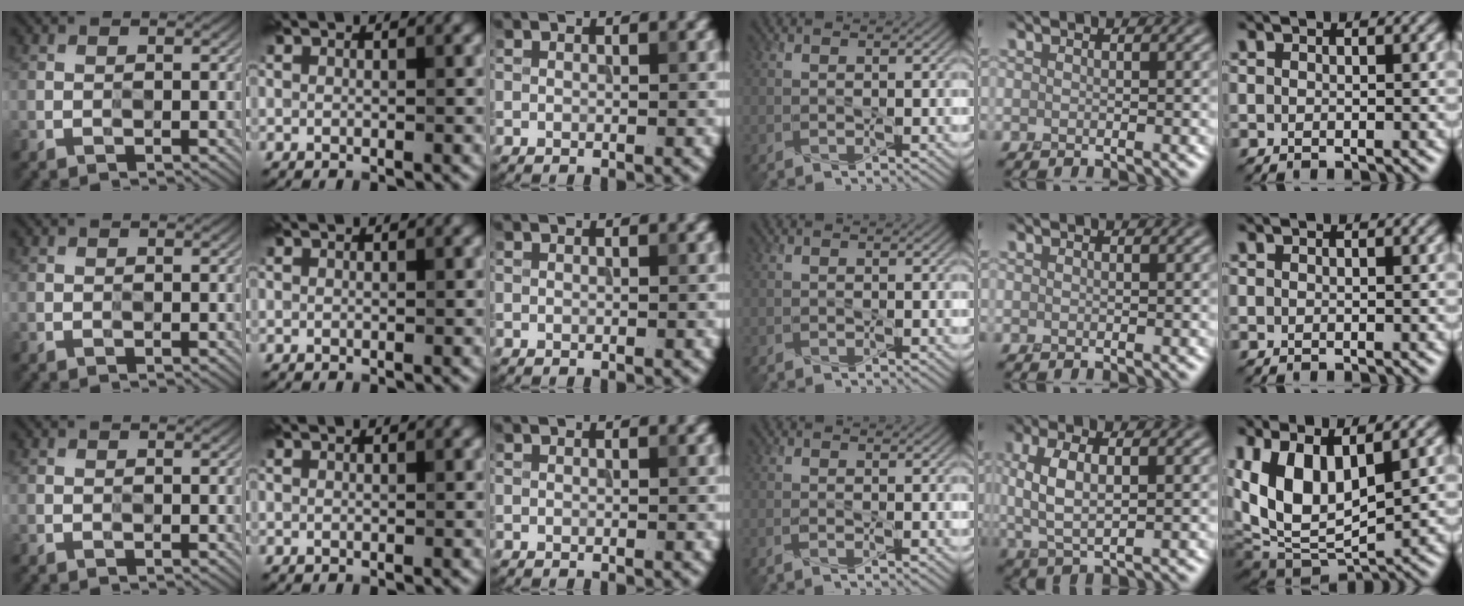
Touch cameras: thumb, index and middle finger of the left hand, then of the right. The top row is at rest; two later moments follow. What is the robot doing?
{"motion": "press", "object": "memory foam"}